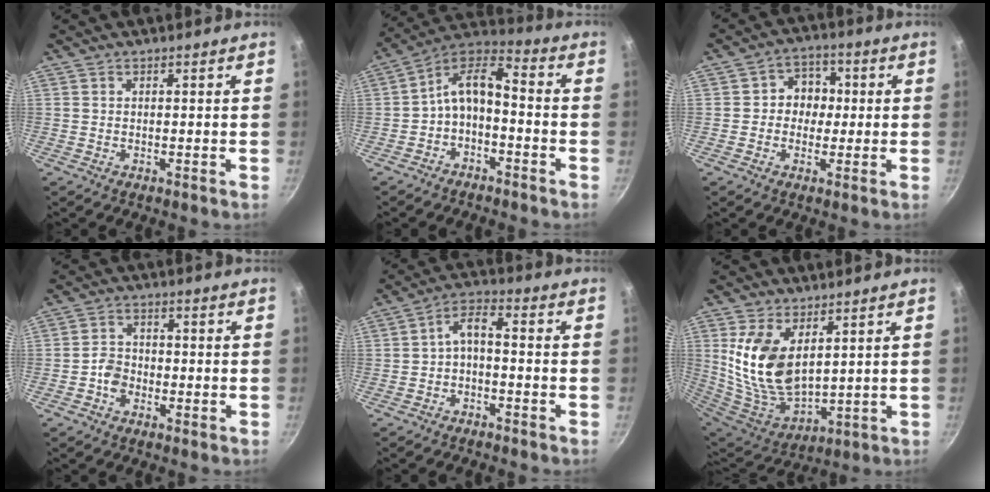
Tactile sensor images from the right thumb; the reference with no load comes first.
{"total": 9.8, "force": [-2.8, 5.1, 7.9], "torque": [-0.148, 0.057, -0.060]}
{"total": 6.7, "force": [0.2, 5.9, 3.1], "torque": [0.000, 0.011, -0.006]}
{"total": 4.0, "force": [-1.5, 3.1, 1.9], "torque": [-0.018, 0.019, -0.031]}
{"total": 4.8, "force": [-1.8, 2.3, 3.8], "torque": [-0.075, 0.036, -0.034]}
{"total": 15.3, "force": [4.6, 8.7, 11.8], "torque": [-0.225, -0.050, 0.107]}